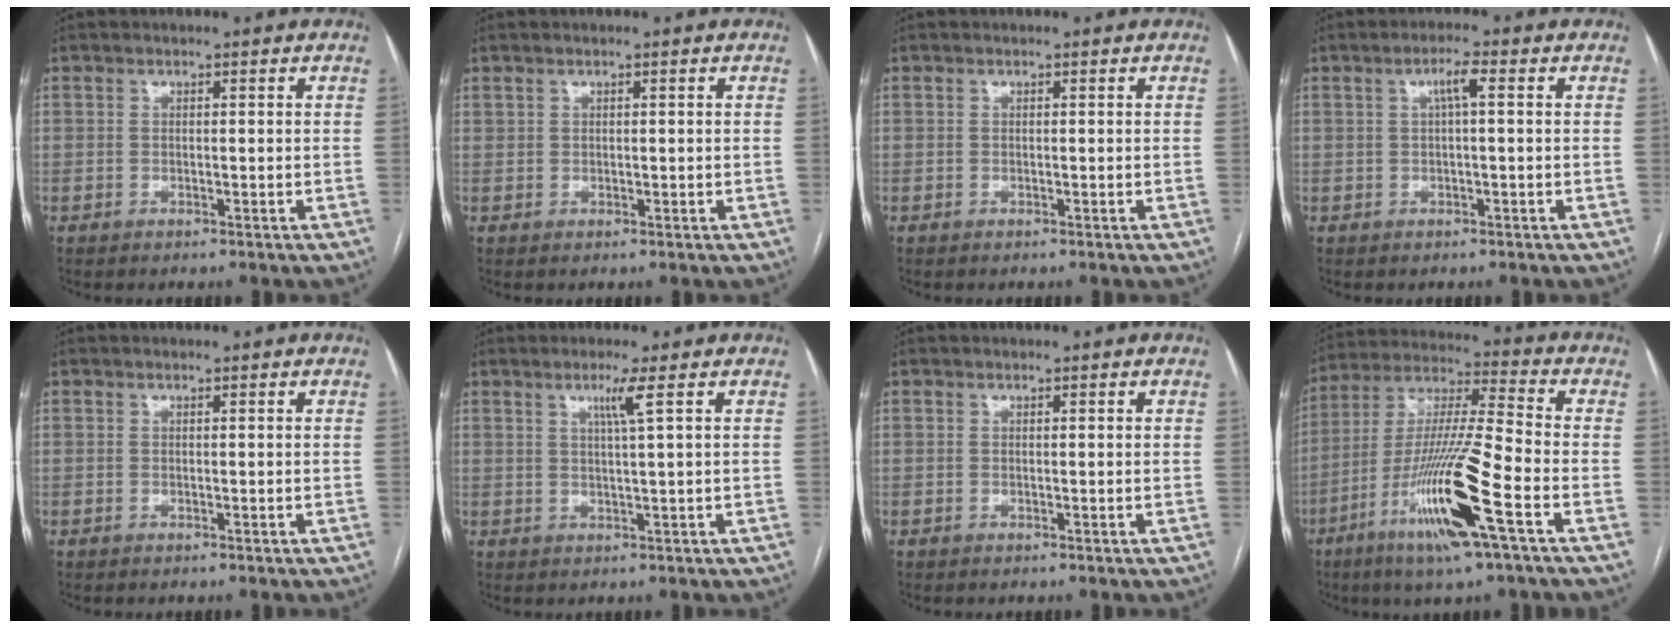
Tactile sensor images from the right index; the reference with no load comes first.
{"total": 0.7, "force": [0.5, 0.4, 0.0], "torque": [0.005, 0.000, 0.011]}
{"total": 0.0}
{"total": 2.9, "force": [0.7, 0.3, 2.8], "torque": [-0.054, 0.008, 0.012]}
{"total": 0.0}
{"total": 3.0, "force": [1.3, -0.9, 2.6], "torque": [-0.053, -0.004, 0.027]}
{"total": 0.0}
{"total": 17.1, "force": [-7.5, 0.0, 15.4], "torque": [-0.317, -0.022, -0.139]}